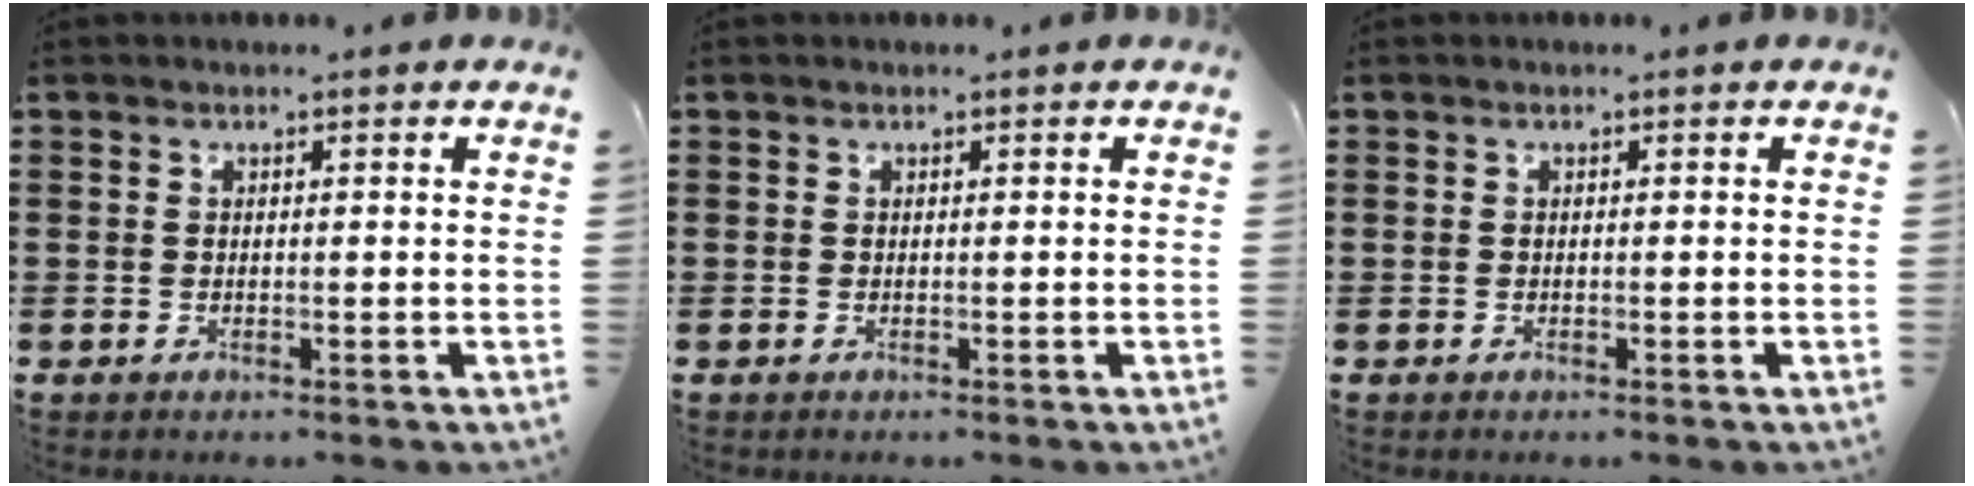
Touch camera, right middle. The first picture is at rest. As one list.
[{"total": 0.0}, {"total": 0.0}]